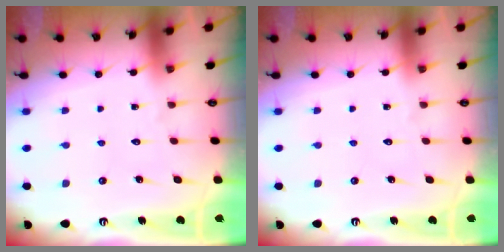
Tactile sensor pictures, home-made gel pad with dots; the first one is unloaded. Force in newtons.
{"total": 0.0}